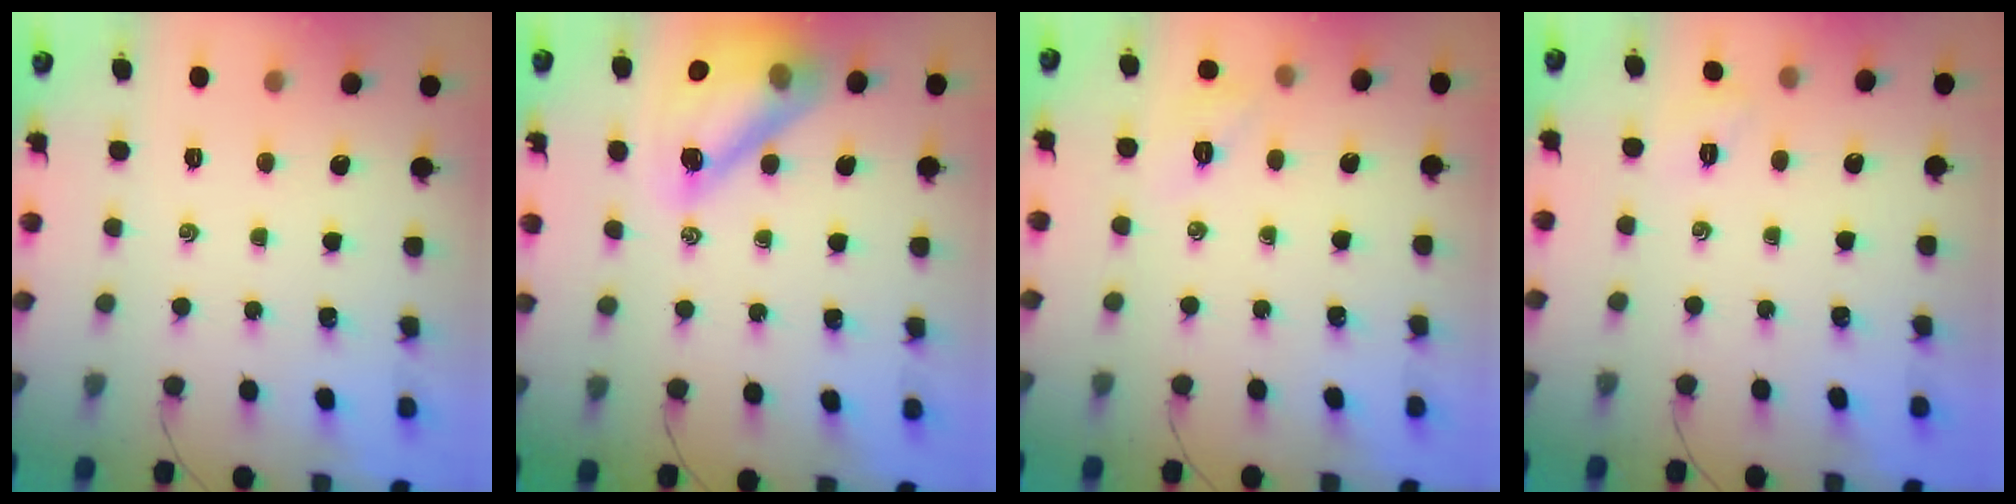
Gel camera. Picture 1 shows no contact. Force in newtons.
{"total": 14.5, "press": 13.8, "slide": 4.4}
{"total": 6.4, "press": 6.3, "slide": 1.5}
{"total": 2.8, "press": 2.7, "slide": 0.8}